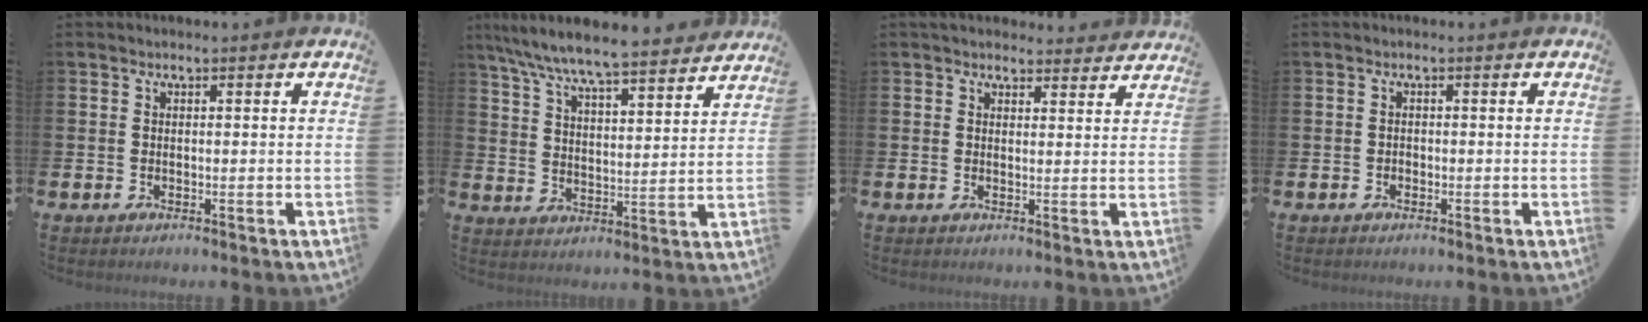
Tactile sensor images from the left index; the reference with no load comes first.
{"total": 7.9, "force": [7.5, 0.3, 2.2], "torque": [-0.072, -0.052, 0.132]}
{"total": 3.0, "force": [2.9, 0.8, 0.1], "torque": [0.005, -0.016, 0.050]}
{"total": 0.6, "force": [-0.4, 0.5, 0.1], "torque": [-0.006, 0.005, -0.008]}